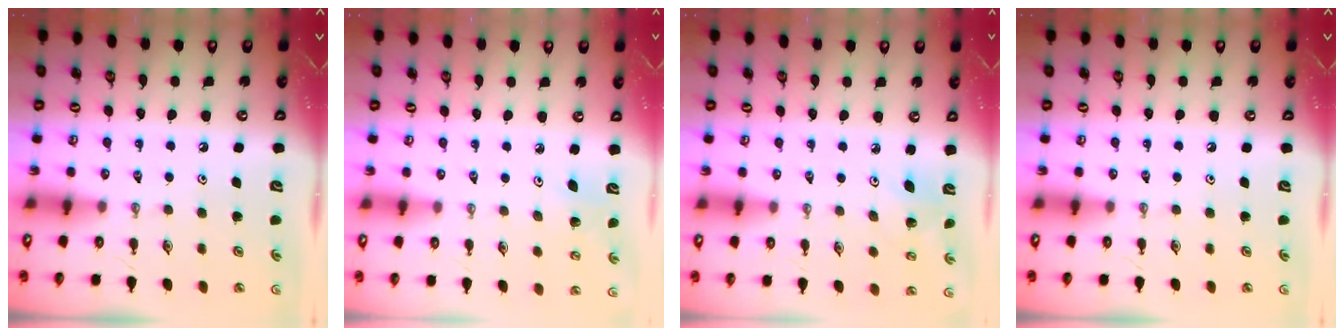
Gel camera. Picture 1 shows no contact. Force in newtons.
{"total": 4.7, "press": 4.7, "slide": 0.7}
{"total": 3.7, "press": 3.3, "slide": 1.6}
{"total": 0.0}